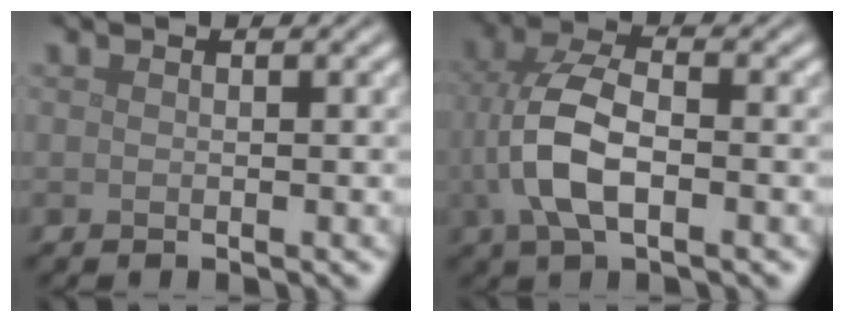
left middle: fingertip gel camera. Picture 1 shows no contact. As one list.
[{"total": 6.6, "force": [-1.0, 3.2, 5.6], "torque": [-0.133, 0.005, -0.021]}]